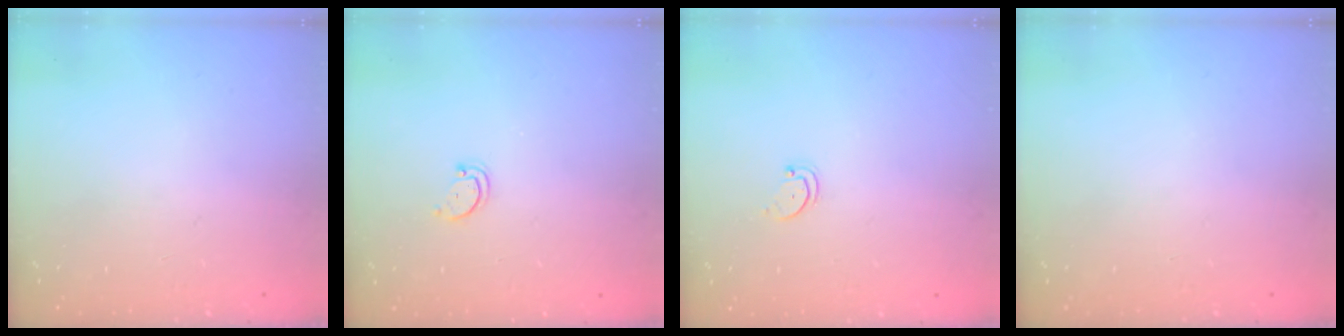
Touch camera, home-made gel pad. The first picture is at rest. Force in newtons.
{"total": 2.8, "press": 2.7, "slide": 0.3}
{"total": 1.6, "press": 1.6, "slide": 0.4}
{"total": 0.0}